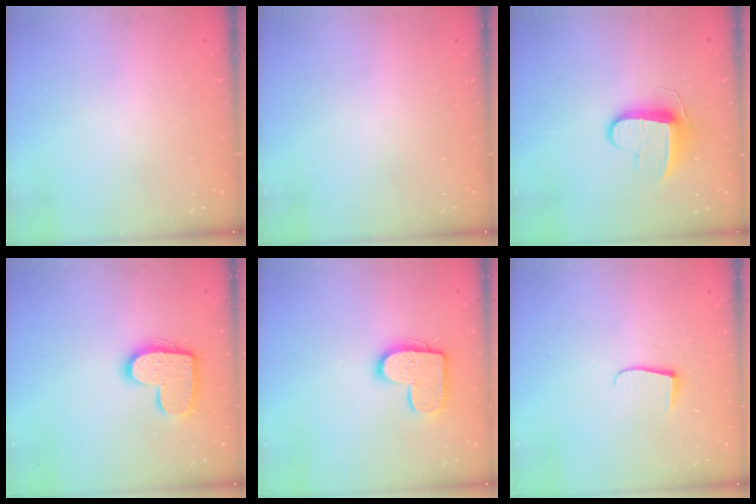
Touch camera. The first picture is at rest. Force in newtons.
{"total": 0.0}
{"total": 9.2, "press": 9.2, "slide": 0.3}
{"total": 13.5, "press": 13.5, "slide": 0.7}
{"total": 13.2, "press": 13.2, "slide": 0.7}
{"total": 5.1, "press": 5.0, "slide": 0.6}